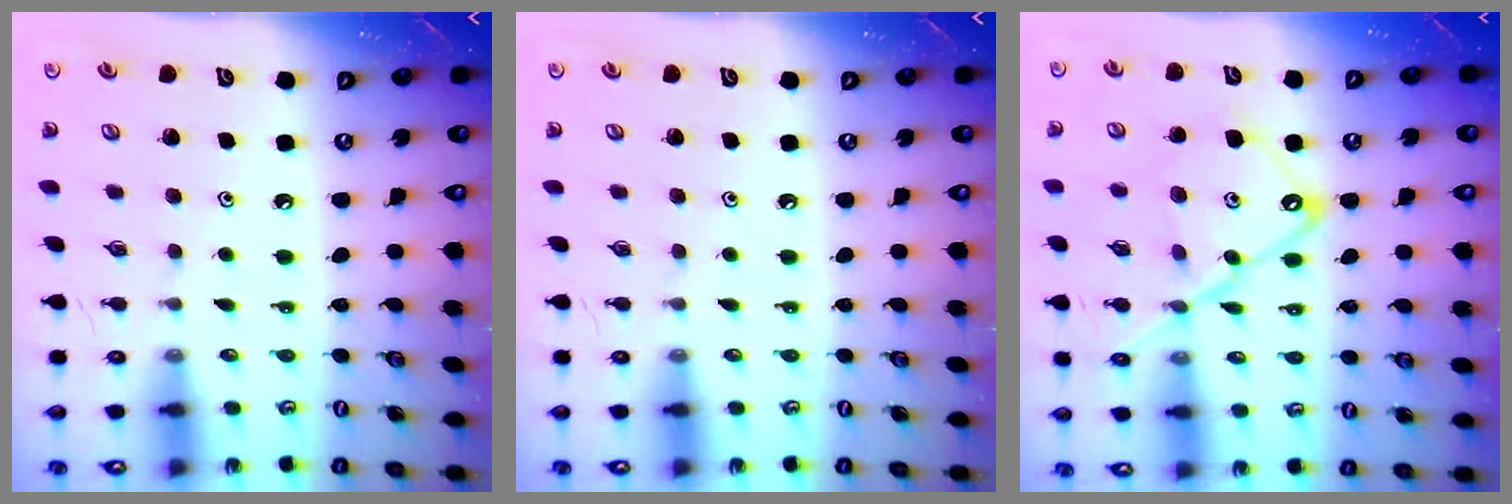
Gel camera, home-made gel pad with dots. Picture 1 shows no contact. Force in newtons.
{"total": 0.0}
{"total": 16.0, "press": 15.9, "slide": 1.6}